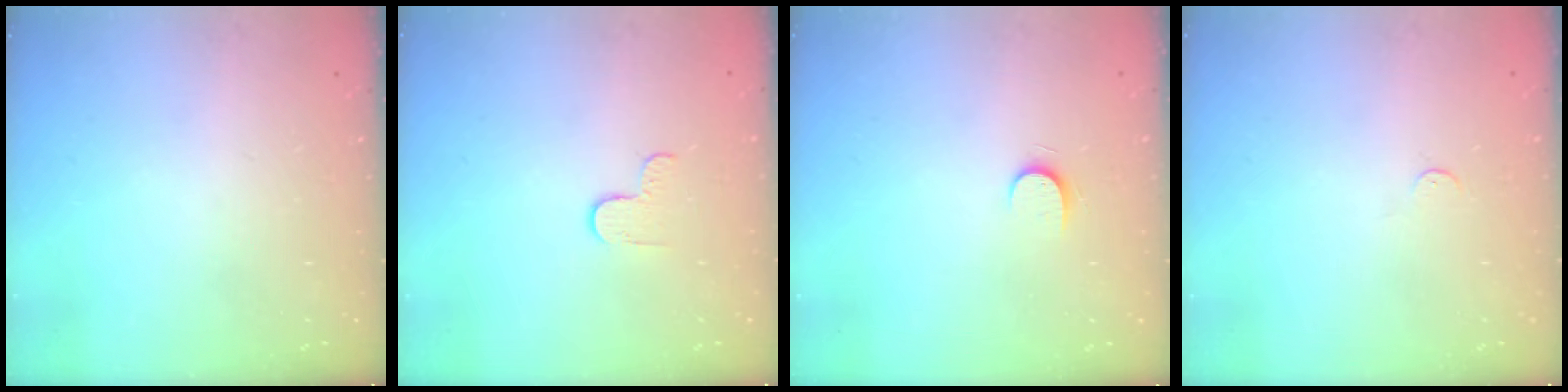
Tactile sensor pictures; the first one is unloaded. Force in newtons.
{"total": 2.7, "press": 2.6, "slide": 0.4}
{"total": 5.2, "press": 5.2, "slide": 0.6}
{"total": 3.2, "press": 3.2, "slide": 0.2}